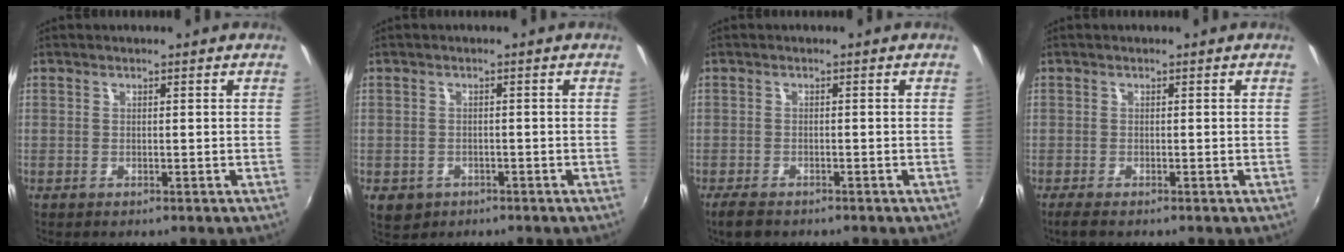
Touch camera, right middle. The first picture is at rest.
{"total": 4.3, "force": [-2.0, 3.4, 1.8], "torque": [-0.041, -0.007, -0.024]}
{"total": 3.4, "force": [-2.7, 1.3, 1.7], "torque": [-0.045, -0.010, -0.051]}
{"total": 1.8, "force": [-1.3, 0.1, 1.1], "torque": [-0.024, -0.006, -0.024]}